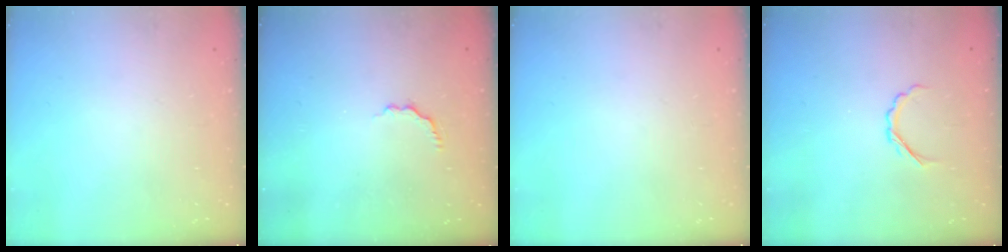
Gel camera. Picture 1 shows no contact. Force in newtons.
{"total": 2.5, "press": 2.3, "slide": 1.0}
{"total": 0.0}
{"total": 3.1, "press": 3.0, "slide": 0.8}